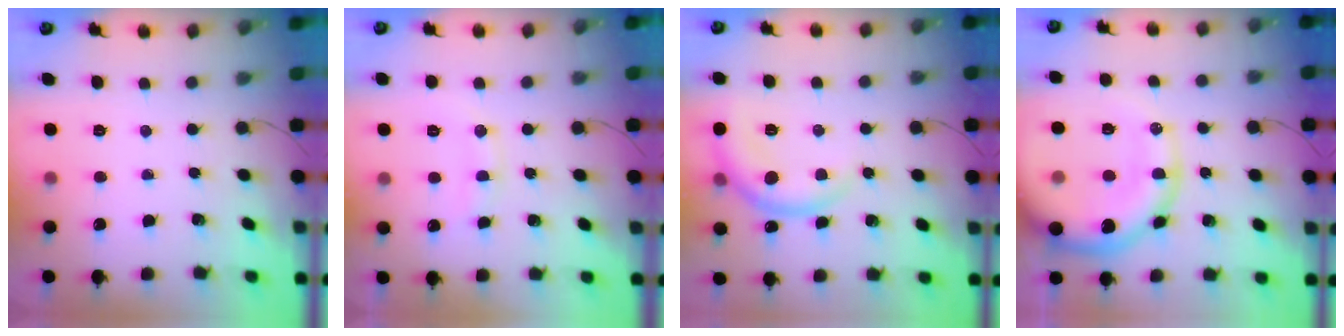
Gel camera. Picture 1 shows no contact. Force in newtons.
{"total": 7.8, "press": 7.7, "slide": 0.9}
{"total": 8.1, "press": 8.1, "slide": 0.4}
{"total": 20.2, "press": 19.7, "slide": 4.6}